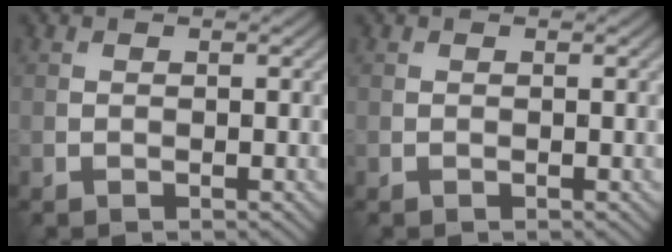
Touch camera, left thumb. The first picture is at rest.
{"total": 0.0}